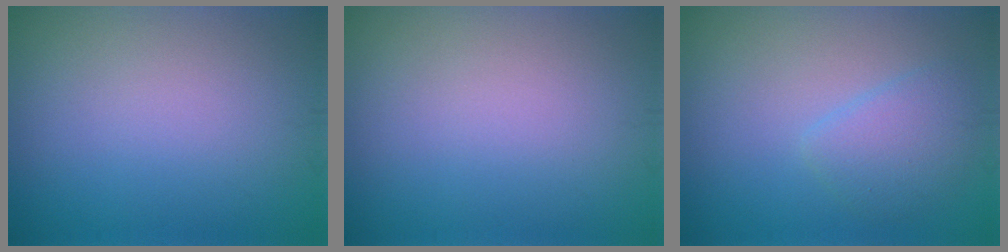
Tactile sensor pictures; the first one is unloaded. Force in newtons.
{"total": 0.0}
{"total": 2.7, "press": 2.7, "slide": 0.2}